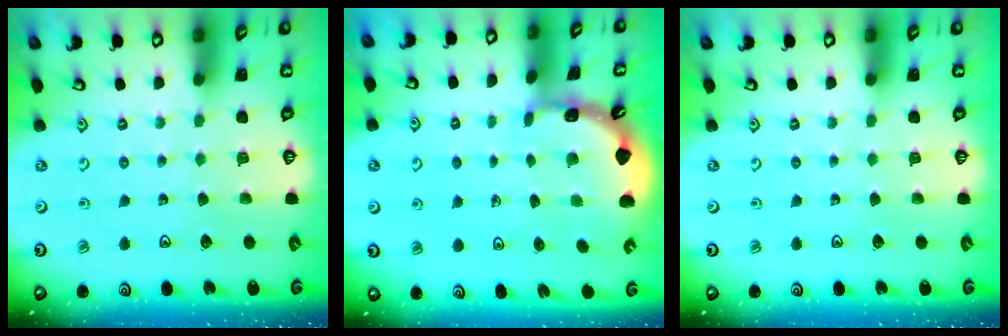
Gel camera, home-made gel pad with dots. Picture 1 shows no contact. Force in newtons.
{"total": 1.6, "press": 1.6, "slide": 0.1}
{"total": 0.0}